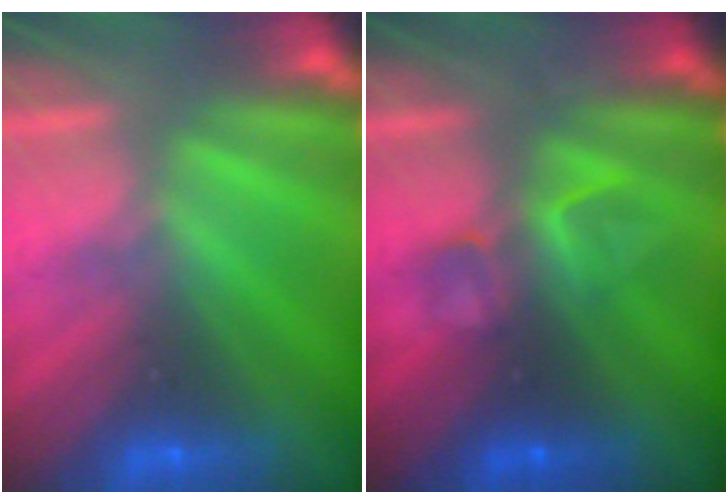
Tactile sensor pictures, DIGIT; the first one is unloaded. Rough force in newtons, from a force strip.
{"total": 3.5}